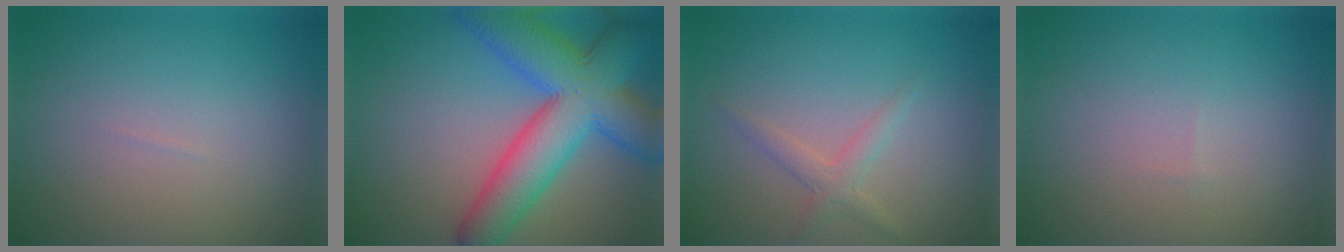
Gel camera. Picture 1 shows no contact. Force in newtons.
{"total": 10.8, "press": 10.8, "slide": 0.4}
{"total": 1.7, "press": 1.7, "slide": 0.1}
{"total": 0.0}